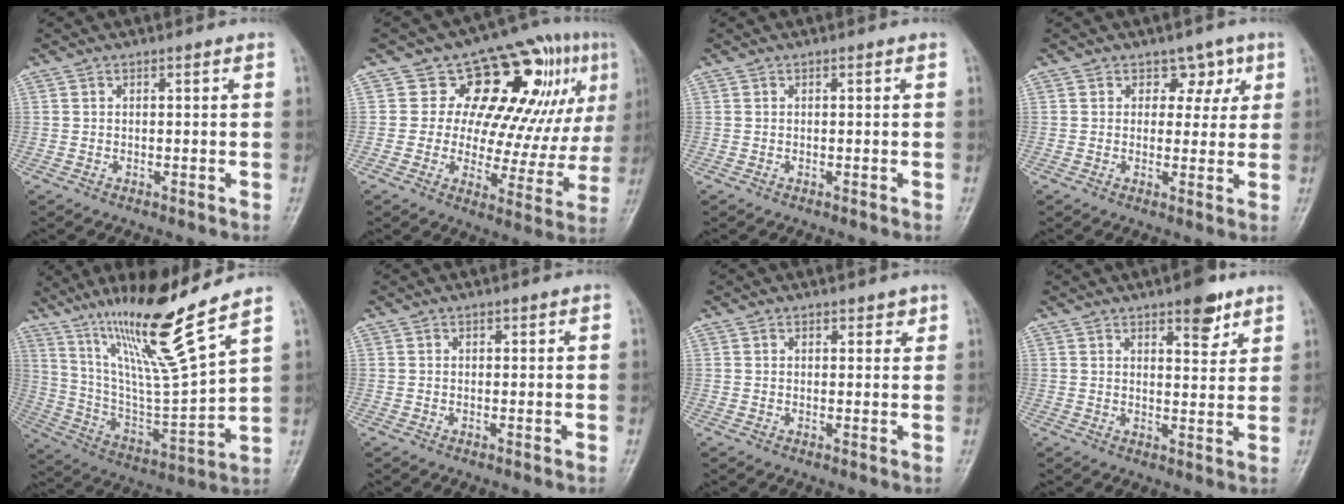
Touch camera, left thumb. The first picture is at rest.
{"total": 19.5, "force": [7.4, 10.6, 14.6], "torque": [-0.127, -0.013, 0.098]}
{"total": 0.0}
{"total": 4.4, "force": [2.1, 3.4, 1.9], "torque": [0.014, -0.007, 0.025]}
{"total": 19.7, "force": [13.4, 0.6, 14.4], "torque": [-0.233, -0.071, 0.249]}
{"total": 0.6, "force": [0.3, 0.4, 0.3], "torque": [0.003, 0.000, 0.004]}
{"total": 1.9, "force": [1.3, 1.2, 0.7], "torque": [0.009, -0.006, 0.014]}
{"total": 6.3, "force": [4.1, 2.4, 4.1], "torque": [-0.037, -0.023, 0.054]}